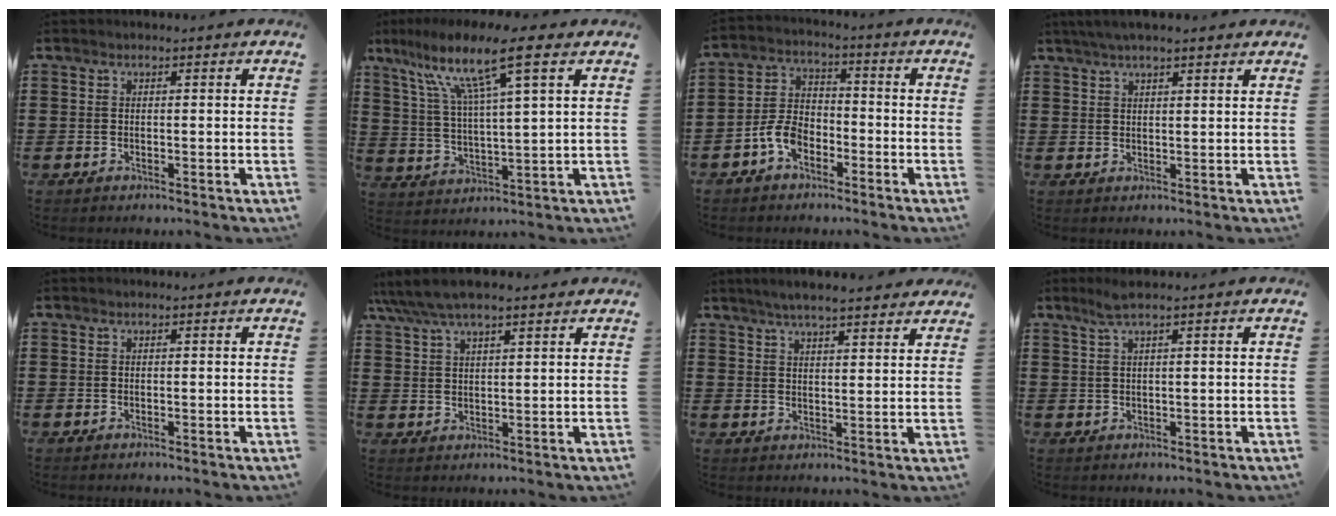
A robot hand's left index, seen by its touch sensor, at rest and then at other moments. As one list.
[{"total": 11.5, "force": [6.8, 1.3, 9.3], "torque": [-0.196, -0.010, 0.113]}, {"total": 5.8, "force": [-3.3, 3.4, 3.3], "torque": [-0.094, 0.006, -0.070]}, {"total": 3.2, "force": [2.5, 0.4, 2.0], "torque": [-0.043, 0.005, 0.045]}, {"total": 0.0}, {"total": 4.9, "force": [4.0, 1.3, 2.5], "torque": [-0.060, -0.002, 0.073]}, {"total": 4.6, "force": [4.1, 0.3, 1.9], "torque": [-0.048, -0.009, 0.075]}, {"total": 2.3, "force": [1.3, -0.1, 1.9], "torque": [-0.040, -0.001, 0.023]}]